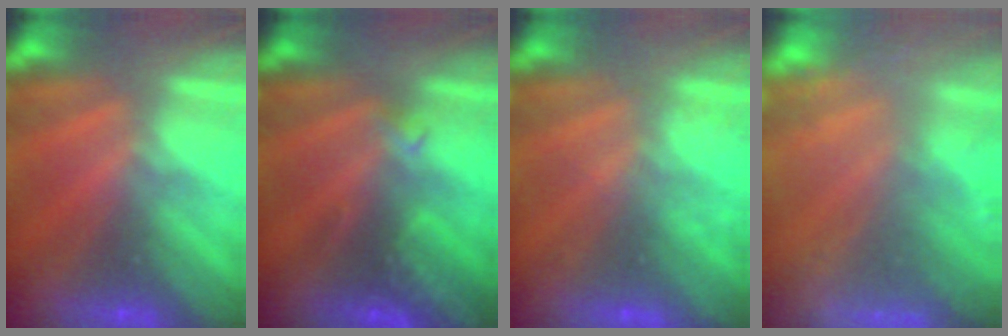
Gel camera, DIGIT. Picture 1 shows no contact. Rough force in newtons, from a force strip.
{"total": 2.7}
{"total": 2.1}
{"total": 5.5}